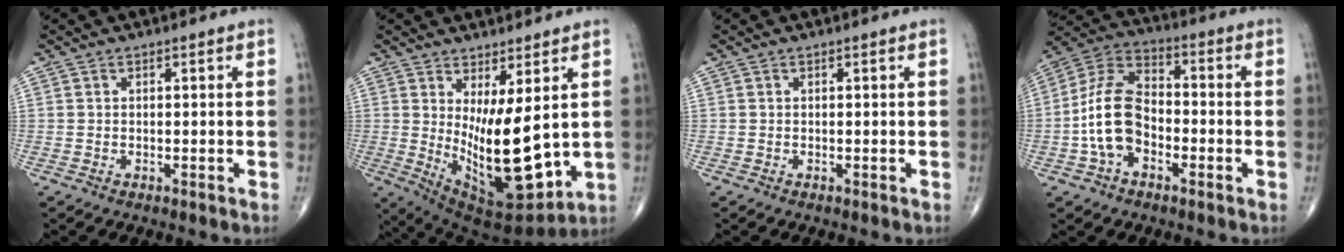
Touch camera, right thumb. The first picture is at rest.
{"total": 15.4, "force": [1.3, 5.6, 14.2], "torque": [-0.225, -0.042, 0.046]}
{"total": 0.0}
{"total": 12.9, "force": [-2.9, 8.1, 9.6], "torque": [-0.179, 0.043, -0.065]}